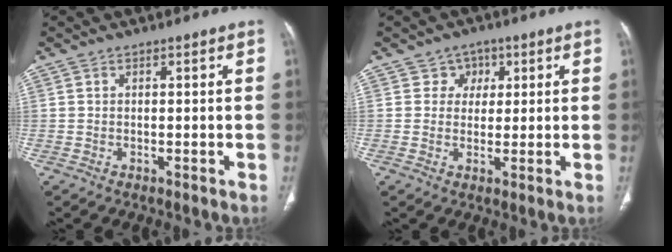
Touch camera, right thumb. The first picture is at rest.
{"total": 3.7, "force": [1.4, 3.4, 0.3], "torque": [0.025, 0.000, 0.014]}